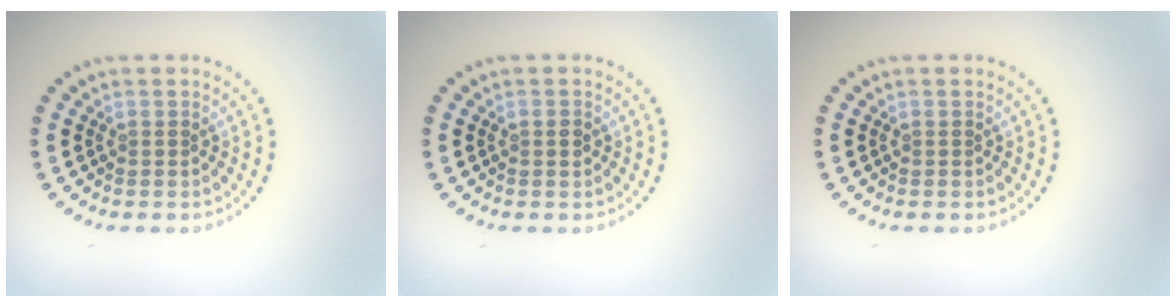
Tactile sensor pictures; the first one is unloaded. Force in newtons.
{"total": 1.1, "press": 1.1, "slide": 0.1}
{"total": 0.0}